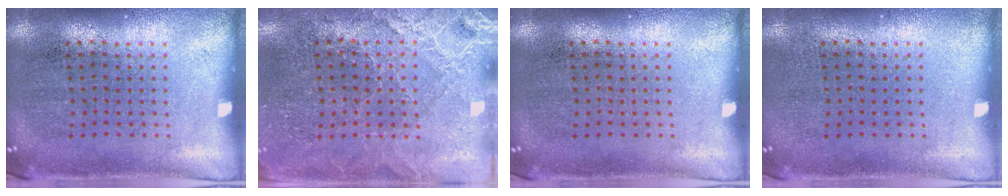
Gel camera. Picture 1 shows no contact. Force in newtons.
{"total": 2.8, "press": 2.8, "slide": 0.3}
{"total": 0.0}
{"total": 0.0}